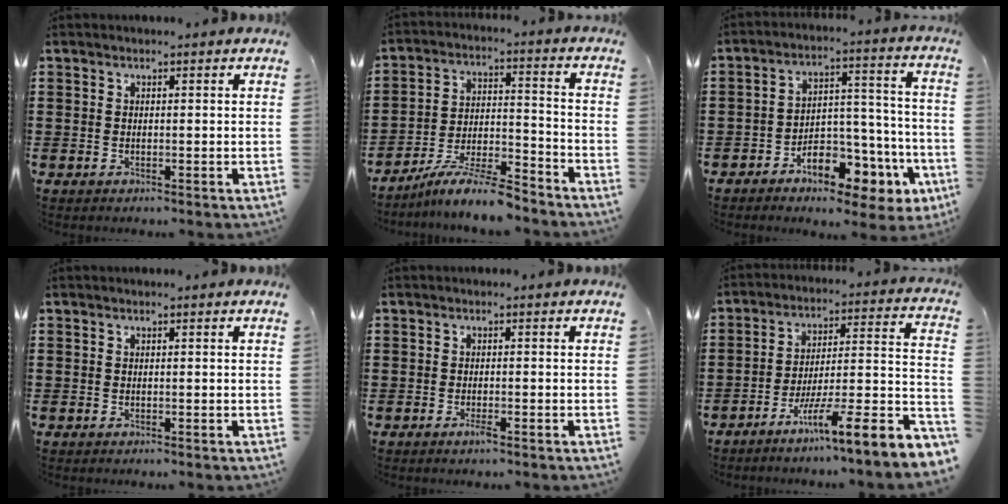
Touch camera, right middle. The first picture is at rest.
{"total": 8.7, "force": [-7.9, 0.5, 3.6], "torque": [-0.065, 0.009, -0.150]}
{"total": 8.5, "force": [-5.9, 4.3, 4.4], "torque": [-0.069, 0.024, -0.102]}
{"total": 0.0}
{"total": 1.4, "force": [-0.8, 0.2, 1.1], "torque": [-0.021, -0.002, -0.014]}
{"total": 7.5, "force": [-4.8, -0.7, 5.7], "torque": [-0.092, -0.032, -0.099]}